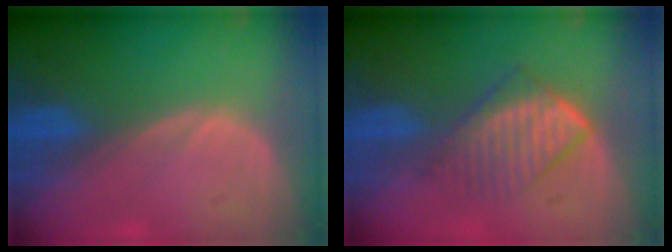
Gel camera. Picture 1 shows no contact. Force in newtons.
{"total": 6.9, "press": 6.0, "slide": 3.5}